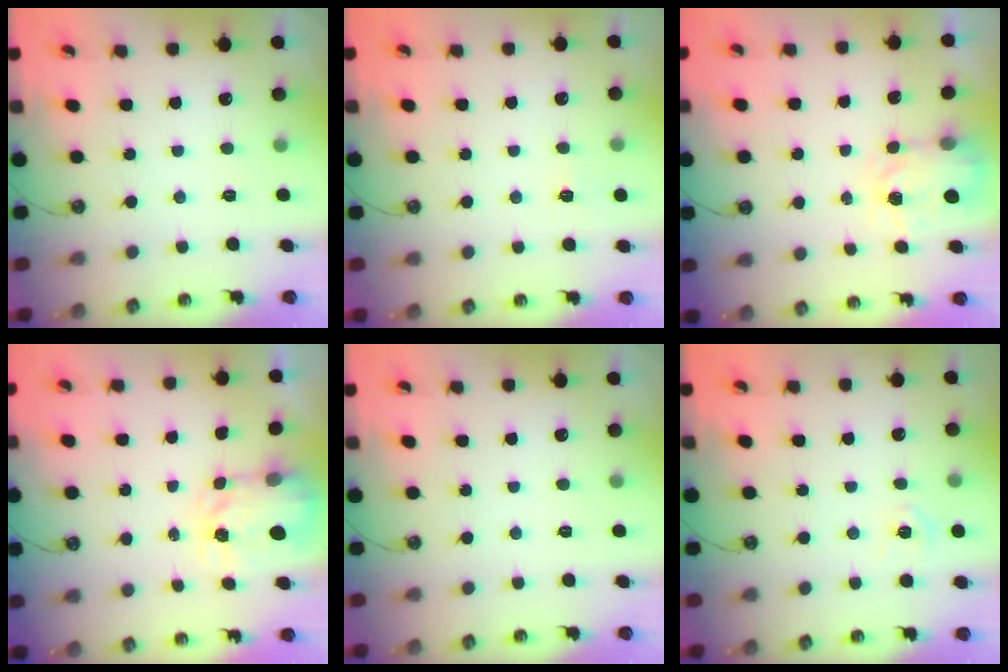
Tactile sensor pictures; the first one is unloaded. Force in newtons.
{"total": 2.3, "press": 2.3, "slide": 0.3}
{"total": 3.8, "press": 3.8, "slide": 0.6}
{"total": 3.5, "press": 3.4, "slide": 0.4}
{"total": 0.0}
{"total": 6.0, "press": 6.0, "slide": 0.6}